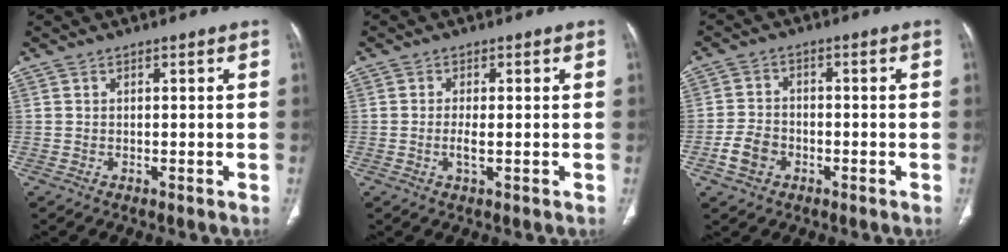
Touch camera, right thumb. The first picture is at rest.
{"total": 2.3, "force": [-0.3, 0.6, 2.2], "torque": [-0.050, -0.004, -0.007]}
{"total": 5.3, "force": [-2.3, 4.0, 2.7], "torque": [-0.046, 0.019, -0.041]}